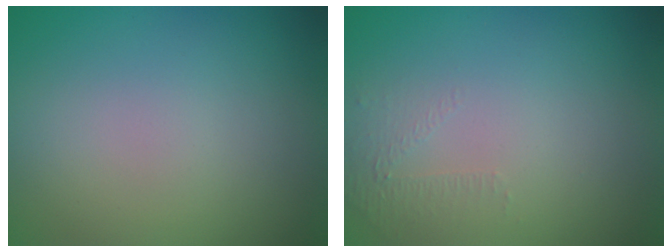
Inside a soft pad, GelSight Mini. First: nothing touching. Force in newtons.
{"total": 0.9, "press": 0.4, "slide": 0.8}